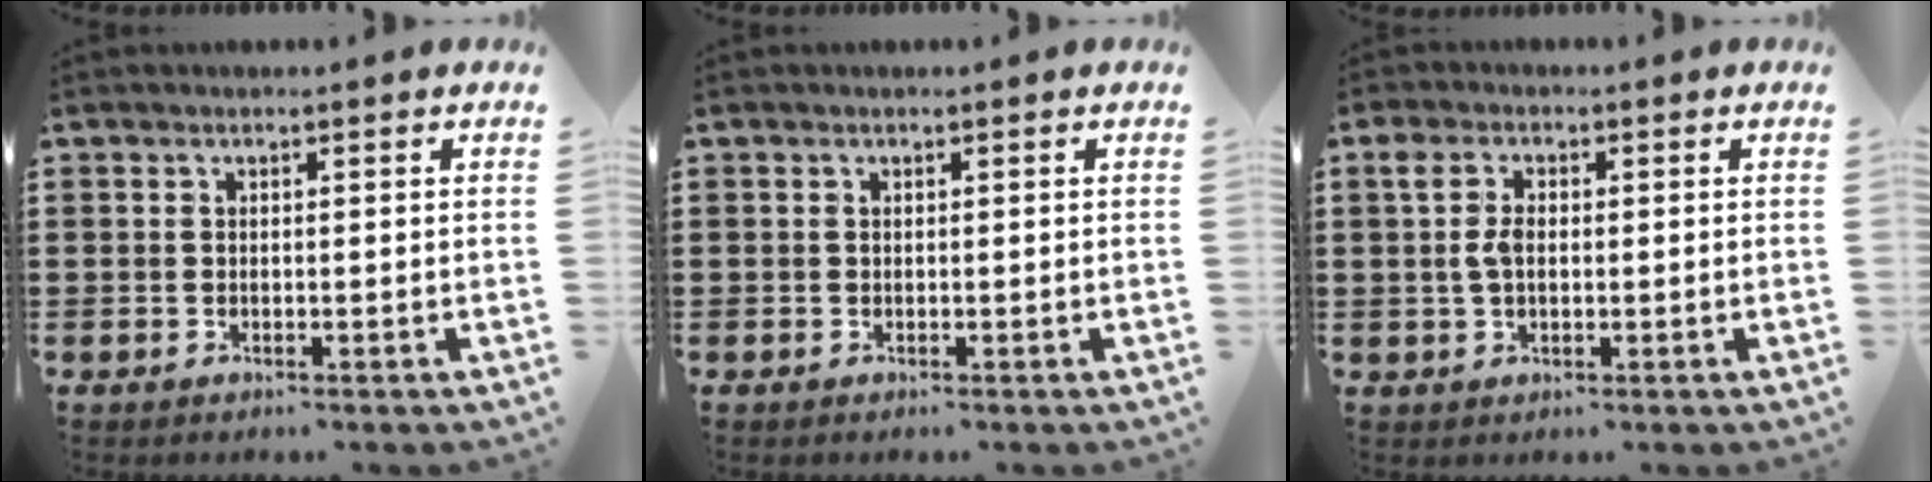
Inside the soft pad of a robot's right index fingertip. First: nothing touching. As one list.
[{"total": 0.0}, {"total": 3.7, "force": [0.3, 2.2, 3.0], "torque": [-0.070, 0.009, 0.001]}]